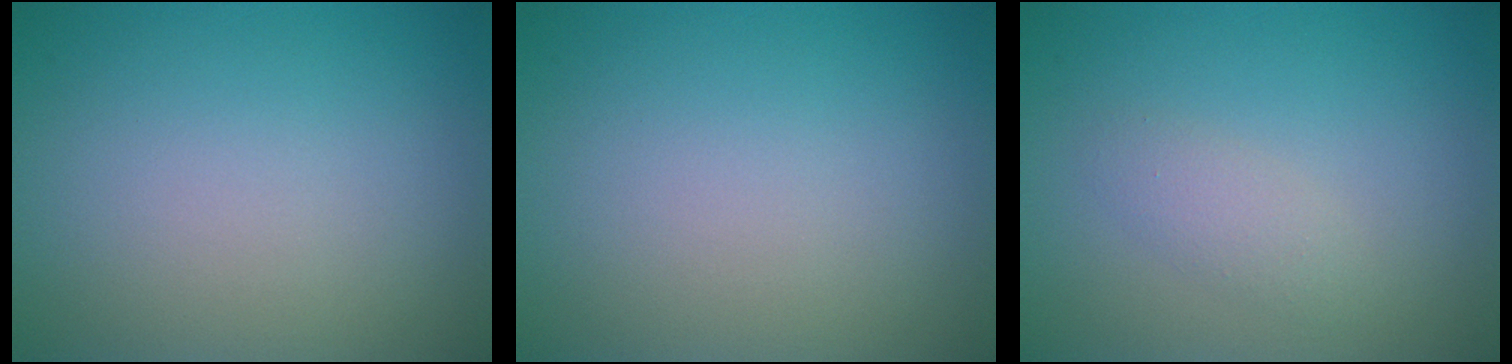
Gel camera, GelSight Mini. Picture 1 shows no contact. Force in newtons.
{"total": 0.0}
{"total": 1.5, "press": 1.5, "slide": 0.0}